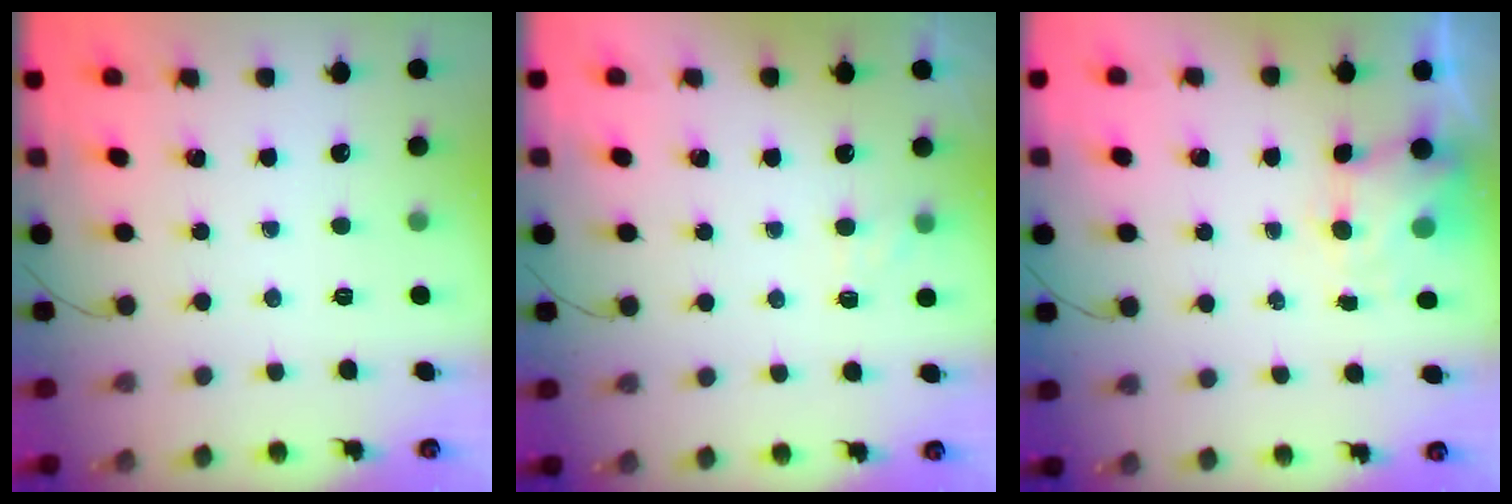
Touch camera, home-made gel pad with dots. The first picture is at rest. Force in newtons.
{"total": 5.6, "press": 5.3, "slide": 1.7}
{"total": 4.4, "press": 4.3, "slide": 1.0}